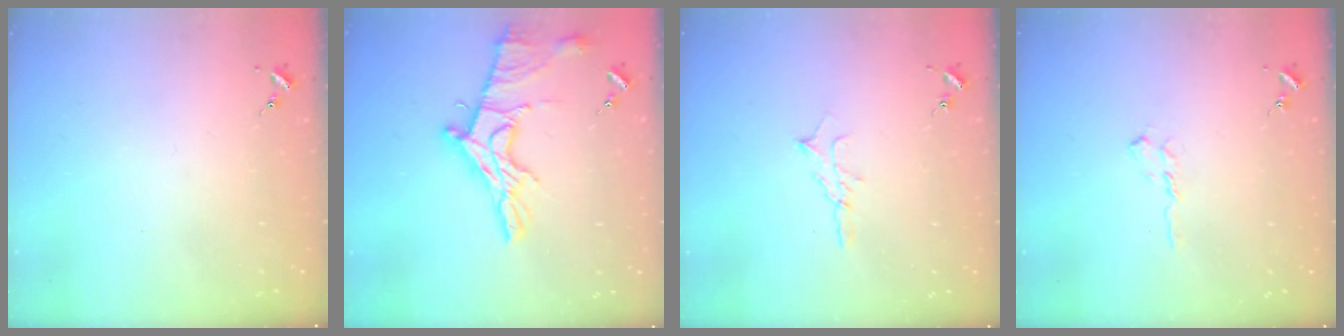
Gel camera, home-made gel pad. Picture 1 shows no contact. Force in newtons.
{"total": 15.5, "press": 15.5, "slide": 1.1}
{"total": 6.1, "press": 6.1, "slide": 0.6}
{"total": 6.0, "press": 6.0, "slide": 0.6}